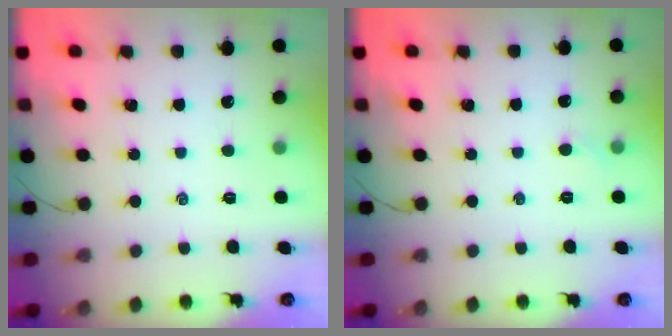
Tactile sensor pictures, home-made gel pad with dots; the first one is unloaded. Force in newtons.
{"total": 2.7, "press": 2.5, "slide": 0.9}